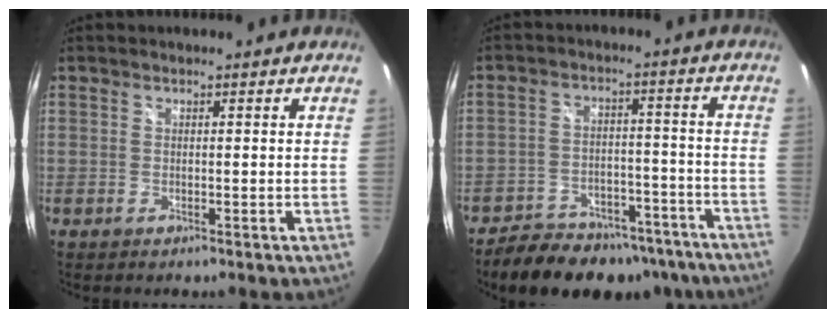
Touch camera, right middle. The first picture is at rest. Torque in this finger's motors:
{"motor_torque": [1.07, -1.07, 0.17, 0.07]}